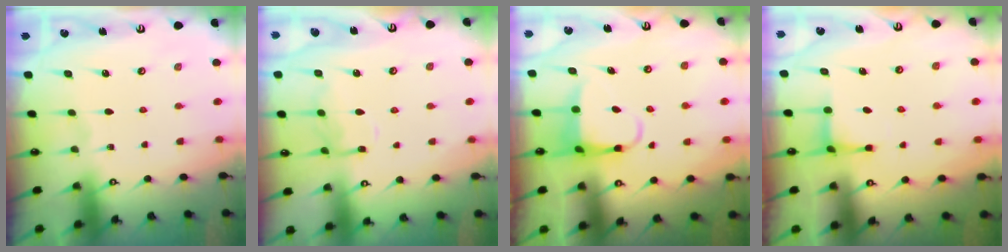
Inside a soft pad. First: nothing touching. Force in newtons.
{"total": 11.6, "press": 11.5, "slide": 0.8}
{"total": 4.8, "press": 4.8, "slide": 0.7}
{"total": 3.3, "press": 3.3, "slide": 0.3}